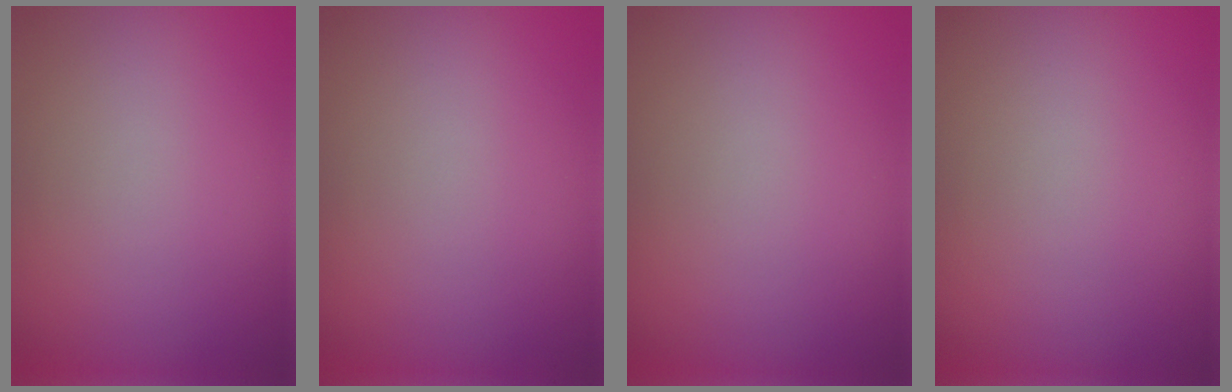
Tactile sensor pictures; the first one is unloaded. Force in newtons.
{"total": 0.0}
{"total": 0.0}
{"total": 0.0}